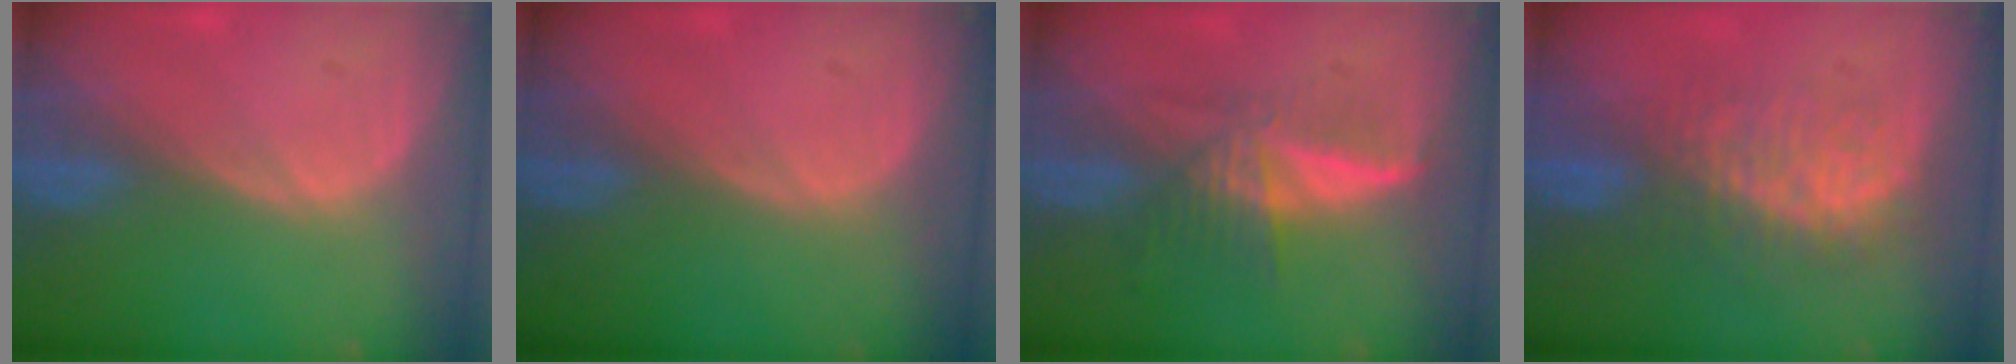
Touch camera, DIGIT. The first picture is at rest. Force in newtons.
{"total": 0.0}
{"total": 6.0, "press": 5.5, "slide": 2.4}
{"total": 7.6, "press": 7.3, "slide": 2.1}